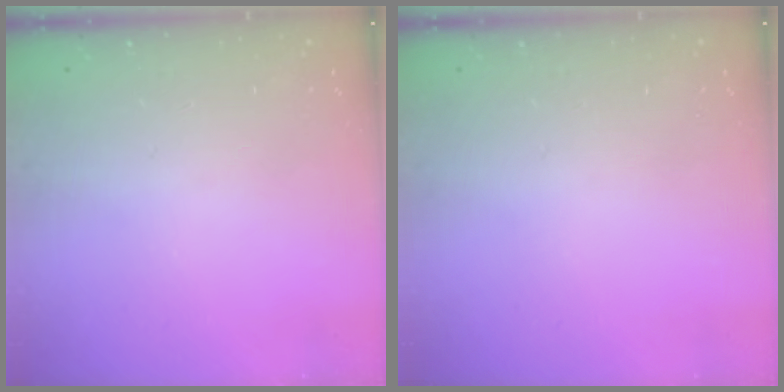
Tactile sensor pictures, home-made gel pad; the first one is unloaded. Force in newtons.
{"total": 0.0}